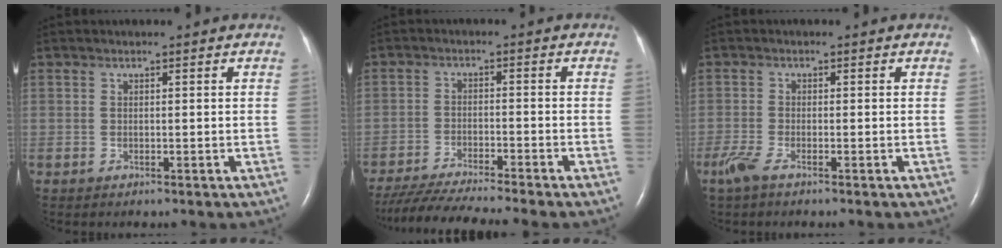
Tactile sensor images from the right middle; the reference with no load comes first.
{"total": 12.1, "force": [-10.7, -1.2, 5.5], "torque": [-0.082, -0.026, -0.175]}
{"total": 2.6, "force": [-1.8, 0.4, 1.8], "torque": [-0.052, -0.008, -0.043]}